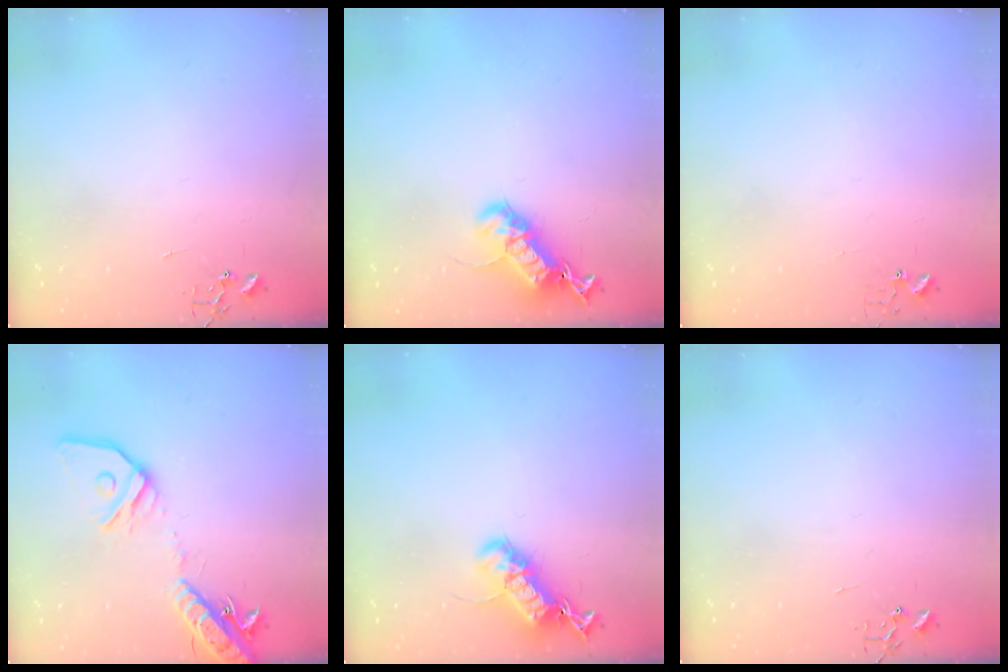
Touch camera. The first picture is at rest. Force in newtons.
{"total": 17.9, "press": 17.9, "slide": 0.5}
{"total": 2.9, "press": 2.9, "slide": 0.4}
{"total": 18.0, "press": 17.6, "slide": 3.9}
{"total": 17.2, "press": 17.2, "slide": 0.8}
{"total": 0.0}